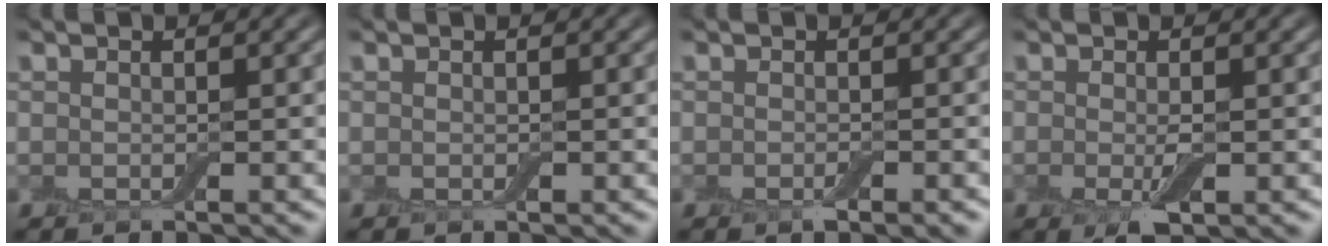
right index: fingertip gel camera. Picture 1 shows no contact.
{"total": 0.0}
{"total": 1.2, "force": [-0.7, 0.2, 1.0], "torque": [-0.015, -0.005, -0.010]}
{"total": 2.2, "force": [-0.5, 0.6, 2.0], "torque": [-0.039, -0.007, -0.008]}